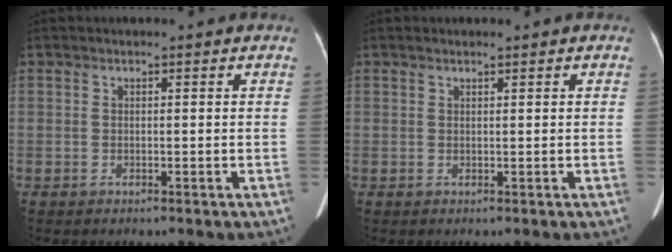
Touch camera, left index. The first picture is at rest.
{"total": 0.8, "force": [0.6, 0.3, 0.3], "torque": [-0.011, 0.004, 0.010]}